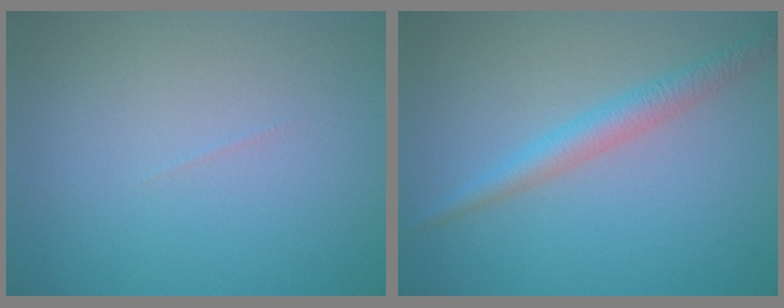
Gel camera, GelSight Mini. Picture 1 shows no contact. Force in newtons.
{"total": 2.6, "press": 2.6, "slide": 0.0}